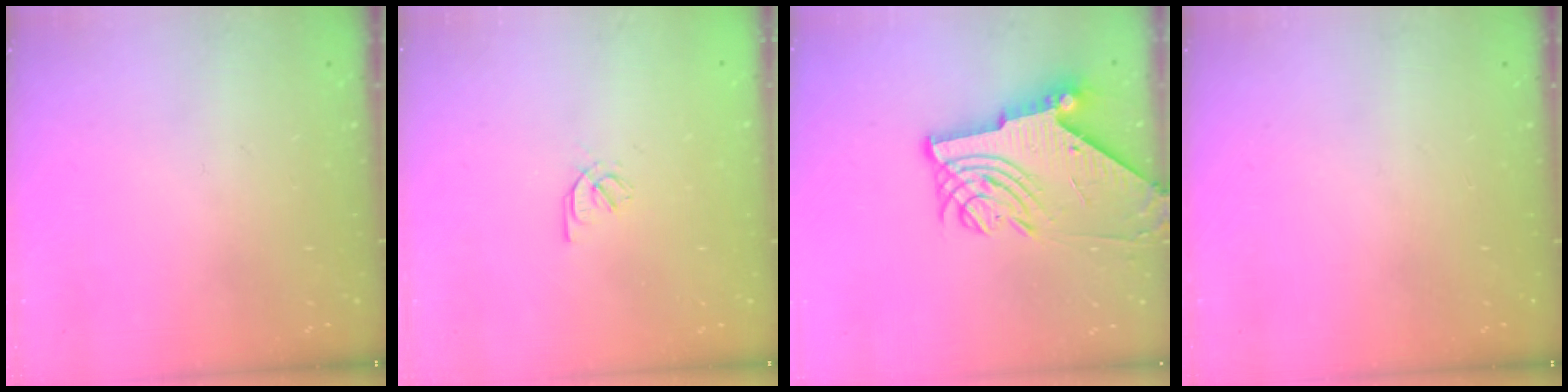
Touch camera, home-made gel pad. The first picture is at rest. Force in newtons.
{"total": 2.2, "press": 2.1, "slide": 0.6}
{"total": 8.8, "press": 8.7, "slide": 1.1}
{"total": 0.0}